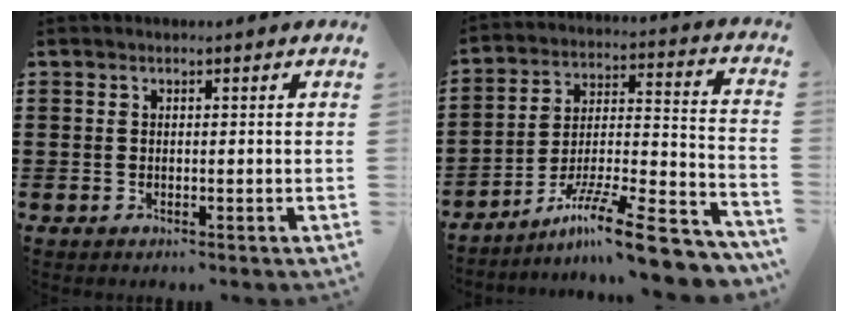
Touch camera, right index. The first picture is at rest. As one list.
[{"total": 12.8, "force": [-9.6, 1.3, 8.3], "torque": [-0.127, 0.021, -0.178]}]